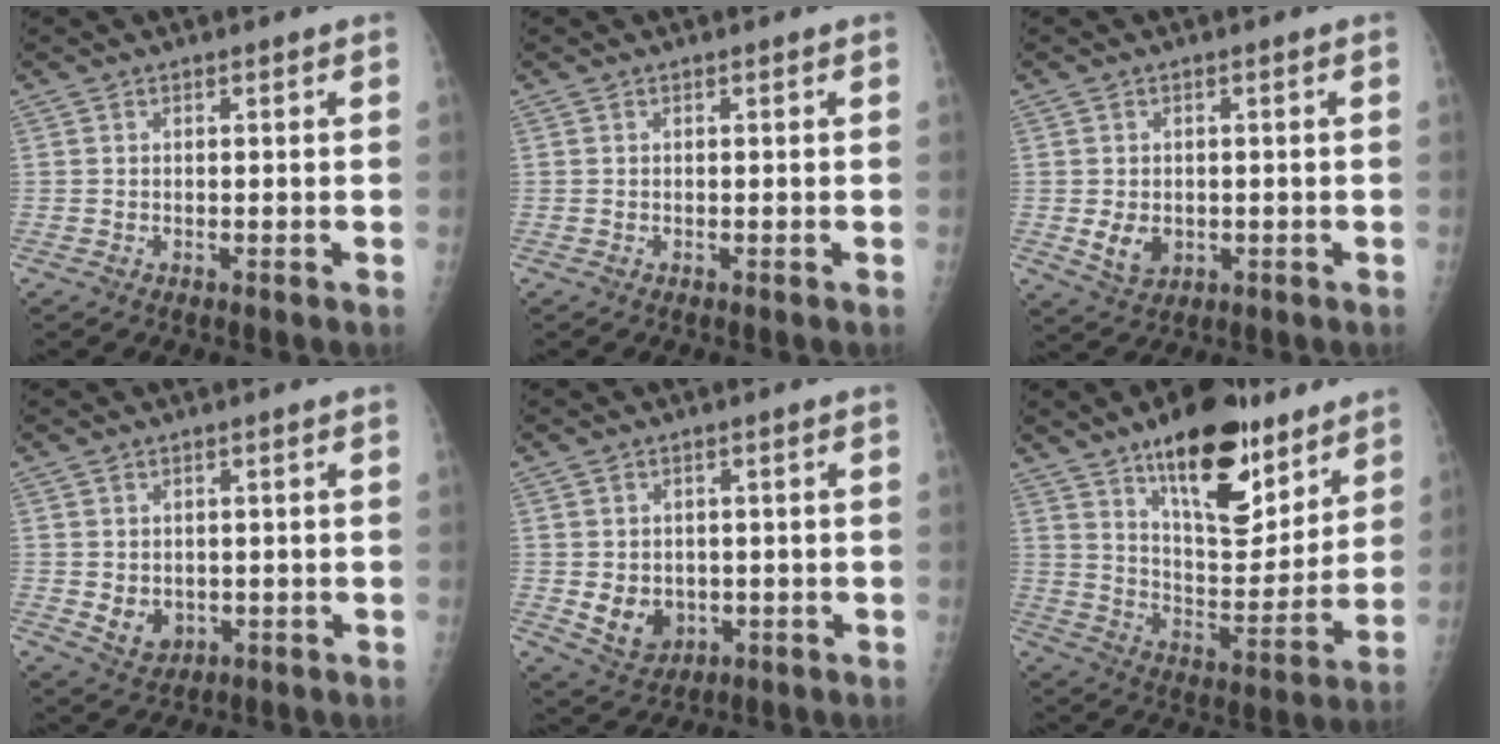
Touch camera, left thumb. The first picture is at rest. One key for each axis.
{"total": 0.0}
{"total": 4.6, "fx": -0.5, "fy": 3.5, "fz": 2.8, "tx": -0.035, "ty": -0.005, "tz": 0.002}
{"total": 4.2, "fx": -0.2, "fy": 3.5, "fz": 2.4, "tx": -0.026, "ty": -0.007, "tz": 0.012}
{"total": 6.4, "fx": -0.7, "fy": 5.3, "fz": 3.5, "tx": -0.035, "ty": -0.004, "tz": 0.009}
{"total": 21.6, "fx": 13.7, "fy": 9.1, "fz": 14.0, "tx": -0.159, "ty": -0.078, "tz": 0.220}